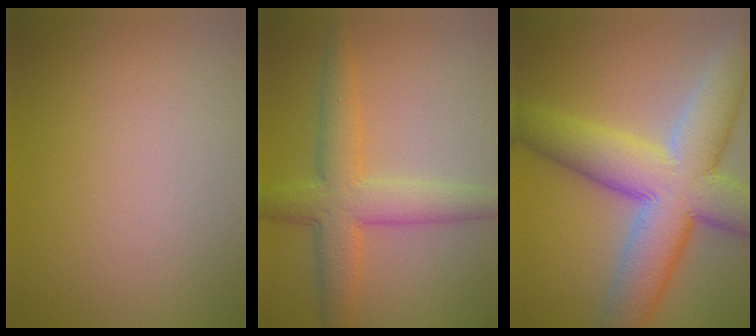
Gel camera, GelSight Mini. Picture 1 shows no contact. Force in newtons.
{"total": 5.5, "press": 5.5, "slide": 0.0}
{"total": 11.5, "press": 11.5, "slide": 0.5}